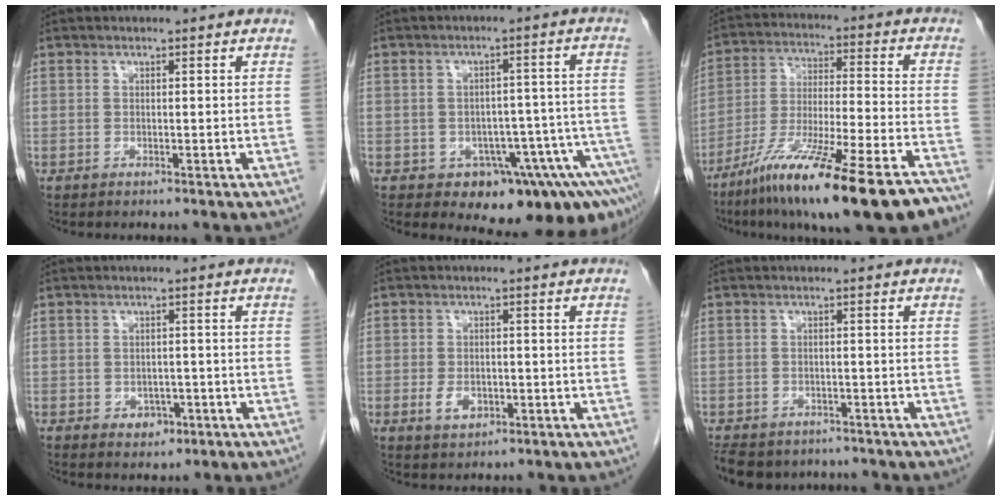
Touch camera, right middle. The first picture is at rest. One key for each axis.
{"total": 12.4, "fx": -7.6, "fy": 5.3, "fz": 8.2, "tx": -0.051, "ty": 0.027, "tz": -0.094}
{"total": 22.3, "fx": -15.6, "fy": 1.4, "fz": 15.9, "tx": -0.232, "ty": -0.042, "tz": -0.260}
{"total": 2.7, "fx": -1.2, "fy": 2.0, "fz": 1.4, "tx": -0.016, "ty": 0.003, "tz": -0.007}
{"total": 3.4, "fx": -1.2, "fy": 2.1, "fz": 2.4, "tx": -0.048, "ty": -0.001, "tz": -0.012}
{"total": 11.6, "fx": -9.2, "fy": 6.0, "fz": 3.8, "tx": -0.092, "ty": -0.007, "tz": -0.114}